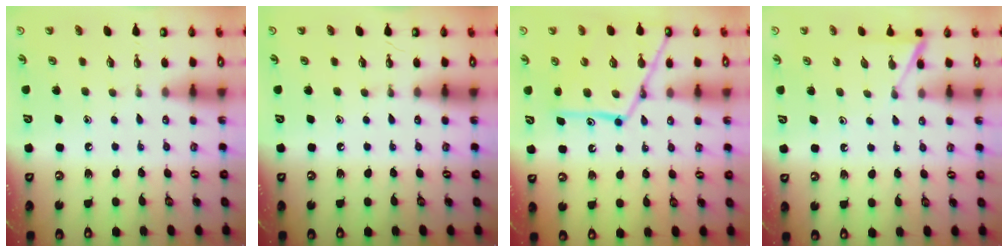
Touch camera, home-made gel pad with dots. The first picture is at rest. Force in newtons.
{"total": 0.0}
{"total": 16.8, "press": 16.8, "slide": 1.4}
{"total": 4.9, "press": 4.9, "slide": 0.5}